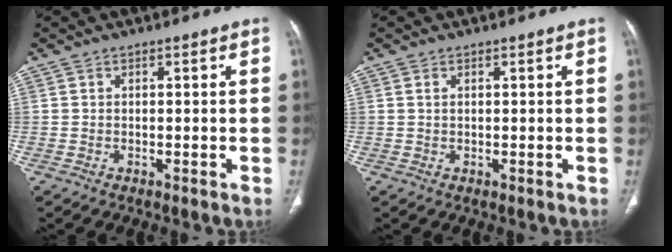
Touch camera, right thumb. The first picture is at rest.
{"total": 0.7, "force": [0.3, 0.3, 0.5], "torque": [-0.013, 0.004, 0.007]}